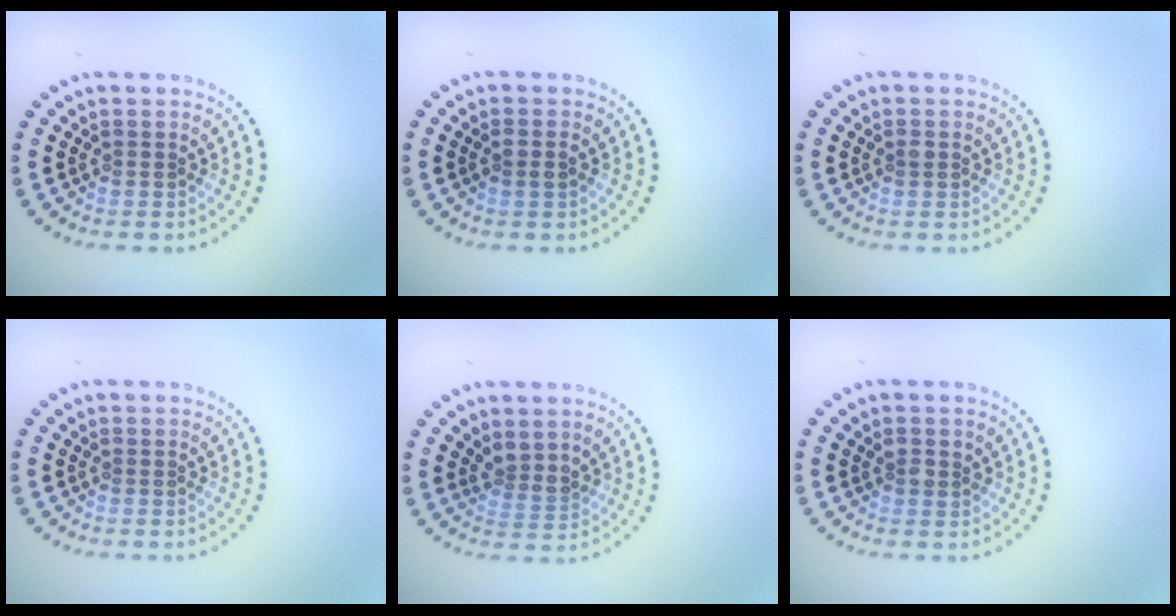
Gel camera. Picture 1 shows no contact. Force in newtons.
{"total": 1.1, "press": 1.0, "slide": 0.3}
{"total": 0.5, "press": 0.5, "slide": 0.1}
{"total": 0.0}
{"total": 2.3, "press": 1.7, "slide": 1.6}
{"total": 1.4, "press": 1.3, "slide": 0.6}